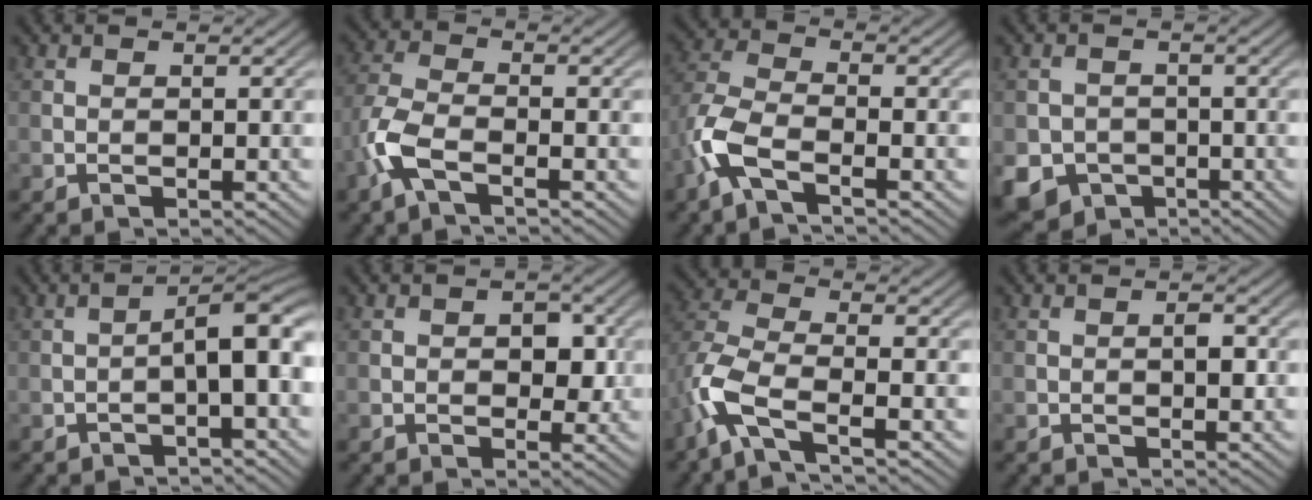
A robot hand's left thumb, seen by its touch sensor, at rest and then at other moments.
{"total": 5.8, "force": [-2.9, 2.2, 4.6], "torque": [-0.118, -0.005, -0.077]}
{"total": 6.7, "force": [-3.3, 2.6, 5.3], "torque": [-0.133, -0.002, -0.090]}
{"total": 7.3, "force": [-3.3, 6.0, 2.3], "torque": [-0.049, -0.027, -0.068]}
{"total": 5.8, "force": [-1.2, 1.6, 5.4], "torque": [-0.081, 0.021, -0.022]}
{"total": 3.3, "force": [0.2, 2.2, 2.4], "torque": [-0.037, -0.005, 0.000]}
{"total": 7.1, "force": [-3.3, 2.5, 5.7], "torque": [-0.142, -0.001, -0.090]}
{"total": 1.5, "force": [0.0, 0.6, 1.4], "torque": [-0.018, 0.002, -0.003]}